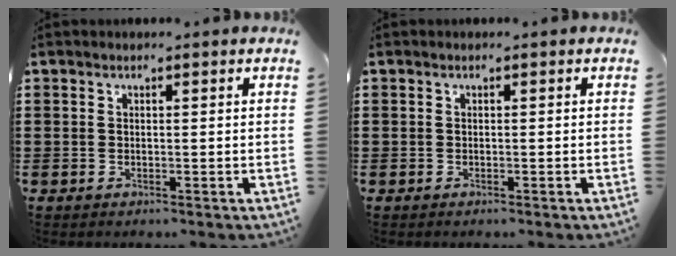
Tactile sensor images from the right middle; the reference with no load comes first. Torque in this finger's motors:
{"motor_torque": [0.10, 0.06, 0.06, 0.01]}